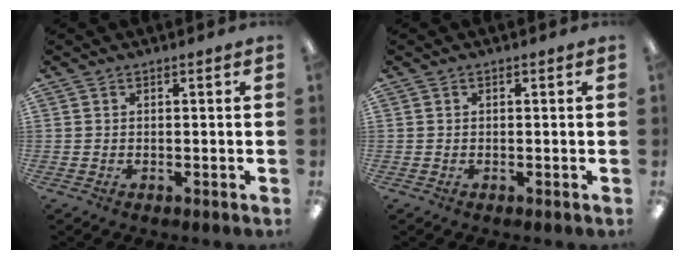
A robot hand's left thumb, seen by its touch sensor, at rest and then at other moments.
{"total": 0.0}